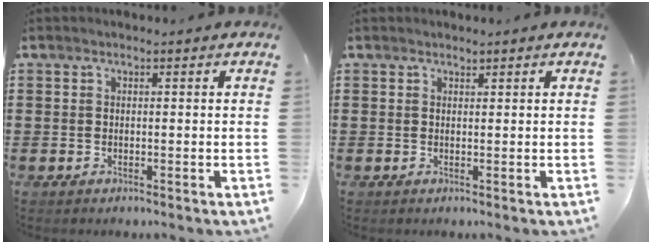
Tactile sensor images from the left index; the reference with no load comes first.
{"total": 0.6, "force": [0.5, 0.2, 0.0], "torque": [-0.002, 0.001, 0.011]}